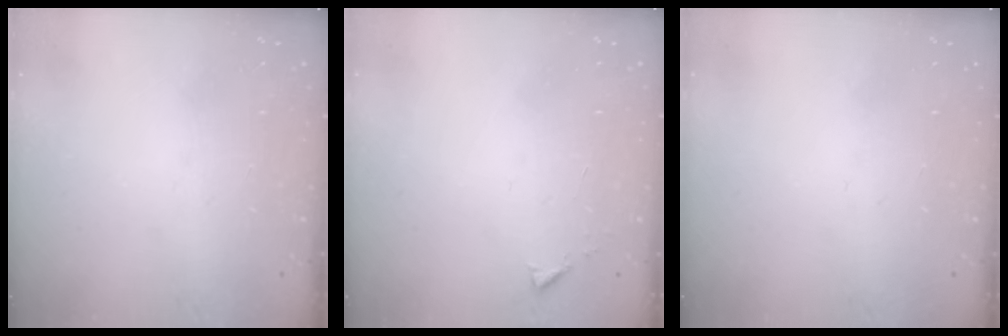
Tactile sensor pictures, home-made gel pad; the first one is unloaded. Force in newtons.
{"total": 2.9, "press": 2.9, "slide": 0.4}
{"total": 0.0}